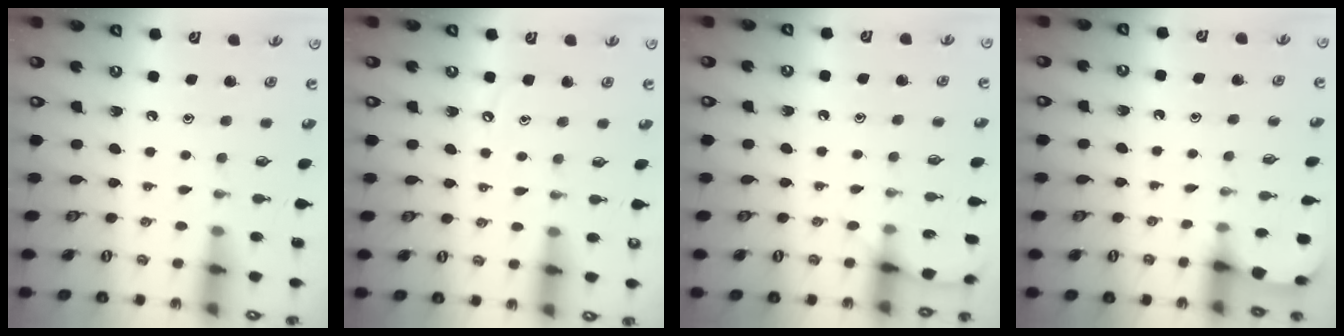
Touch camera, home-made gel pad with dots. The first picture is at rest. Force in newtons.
{"total": 3.3, "press": 3.2, "slide": 0.4}
{"total": 6.2, "press": 6.1, "slide": 0.8}
{"total": 2.2, "press": 2.2, "slide": 0.3}